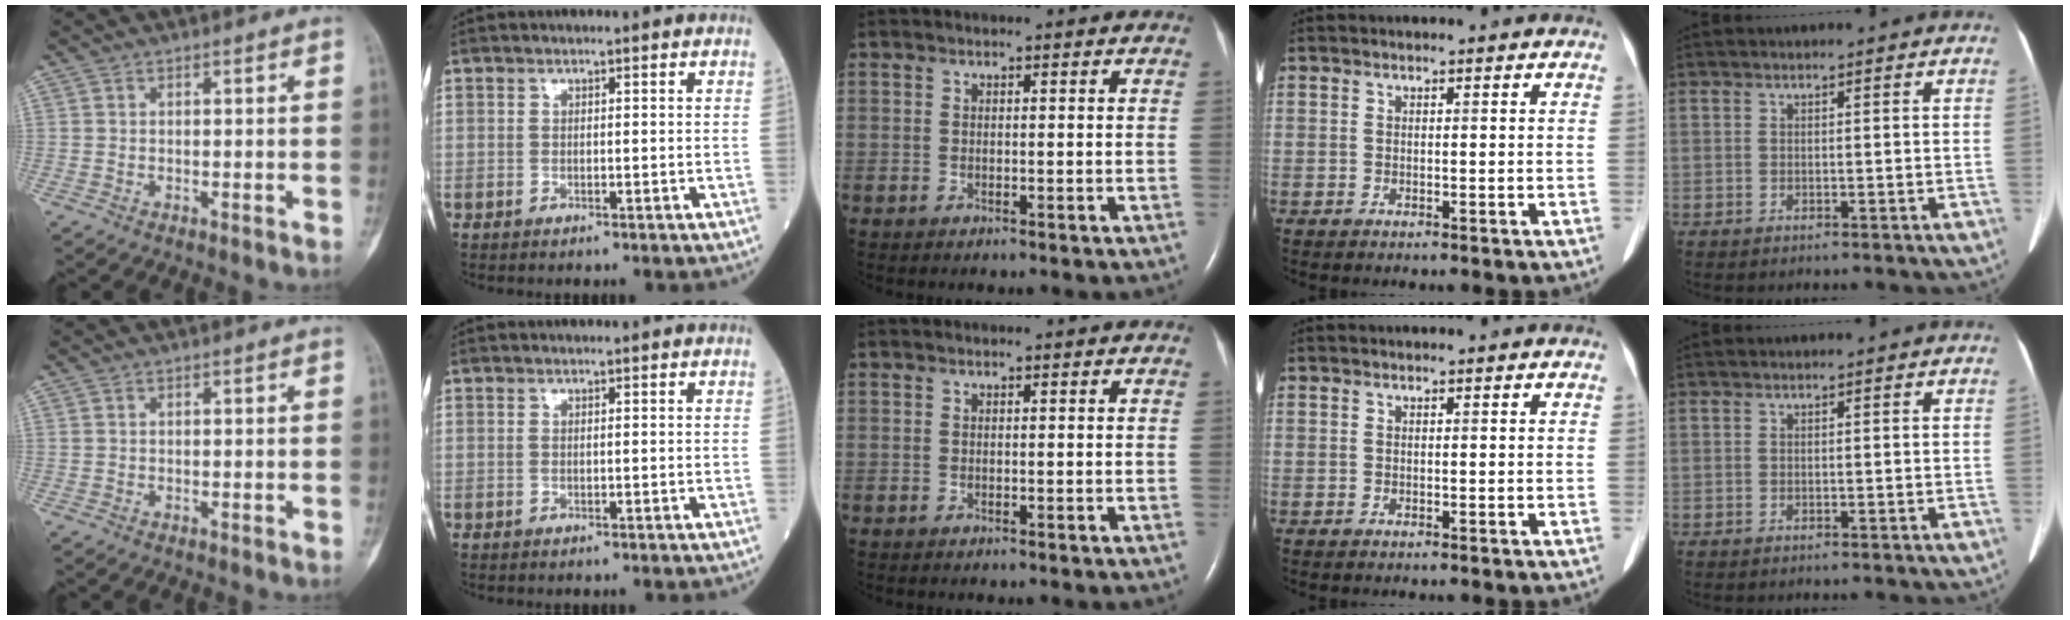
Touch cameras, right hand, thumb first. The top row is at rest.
{}